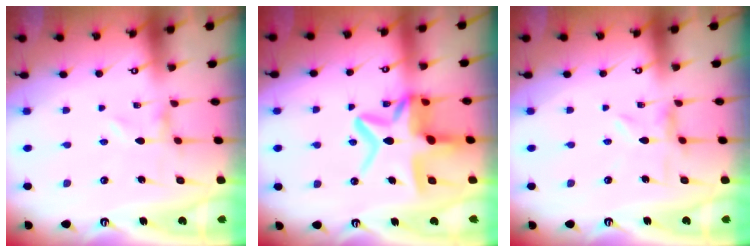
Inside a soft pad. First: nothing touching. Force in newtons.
{"total": 16.8, "press": 16.7, "slide": 1.8}
{"total": 2.0, "press": 2.0, "slide": 0.3}